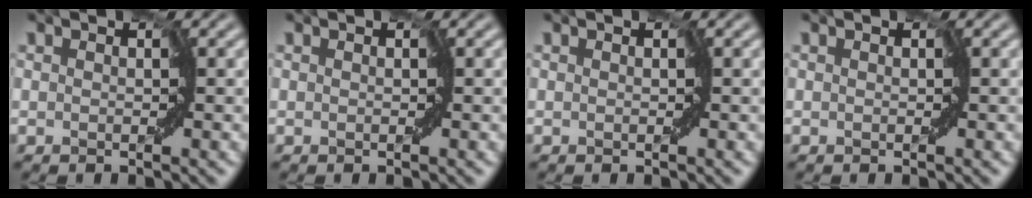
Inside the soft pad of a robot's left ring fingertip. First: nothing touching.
{"total": 0.0}
{"total": 0.0}
{"total": 0.0}